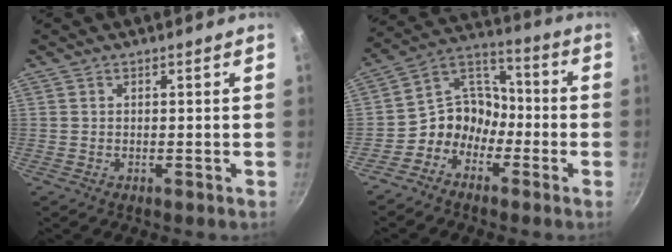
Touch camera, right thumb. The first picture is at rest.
{"total": 9.8, "force": [-4.3, 8.0, 3.8], "torque": [-0.030, 0.074, -0.095]}